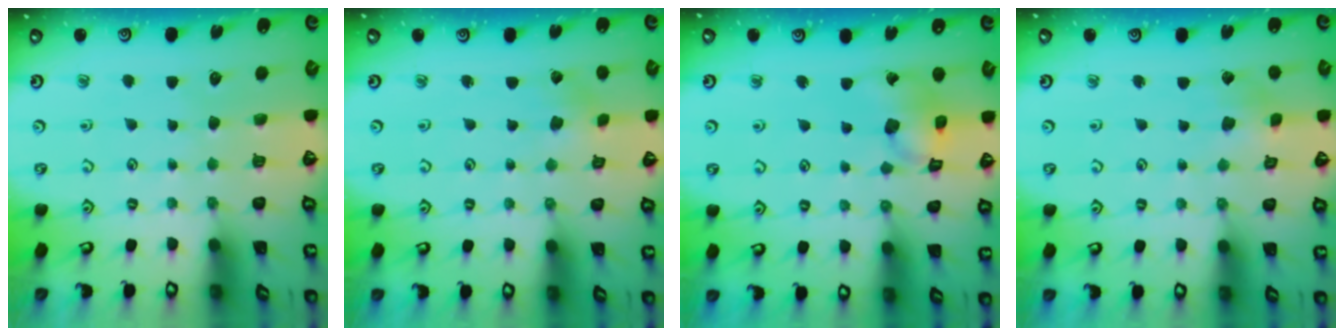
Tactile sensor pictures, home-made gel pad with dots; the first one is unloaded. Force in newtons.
{"total": 0.6, "press": 0.6, "slide": 0.1}
{"total": 11.4, "press": 11.3, "slide": 1.7}
{"total": 2.9, "press": 2.9, "slide": 0.1}